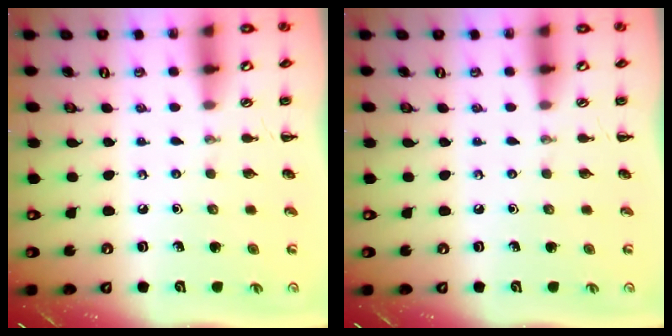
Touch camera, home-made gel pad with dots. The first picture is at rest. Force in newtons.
{"total": 0.0}